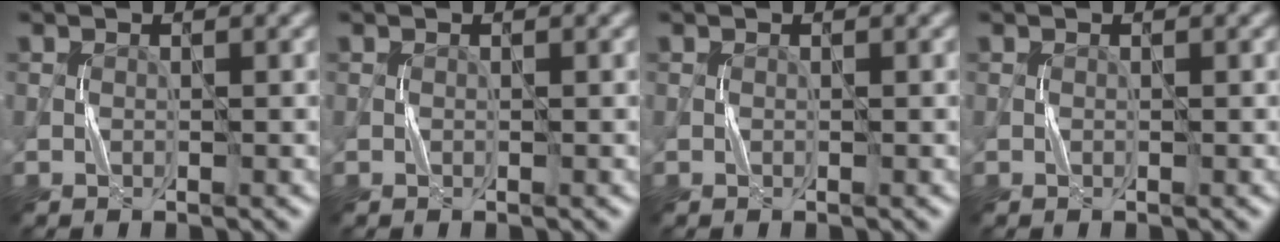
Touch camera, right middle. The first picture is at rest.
{"total": 0.0}
{"total": 0.0}
{"total": 0.0}